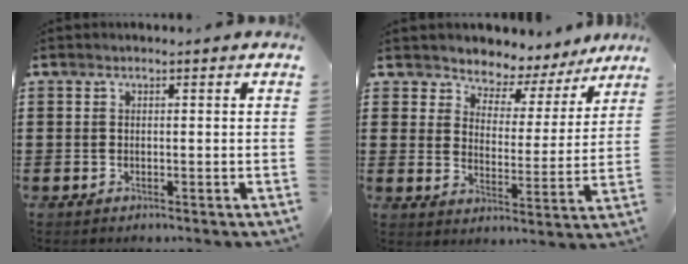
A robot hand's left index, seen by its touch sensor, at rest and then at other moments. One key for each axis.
{"total": 4.0, "fx": 3.7, "fy": 1.4, "fz": -0.2, "tx": -0.025, "ty": -0.028, "tz": 0.058}